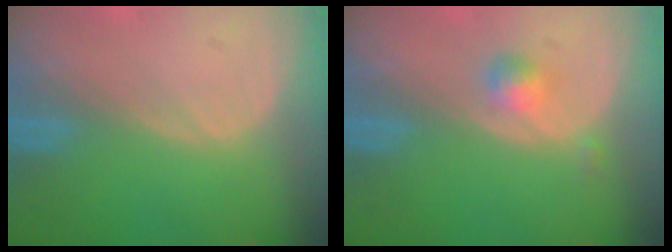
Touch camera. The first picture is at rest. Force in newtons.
{"total": 2.4, "press": 2.1, "slide": 1.1}